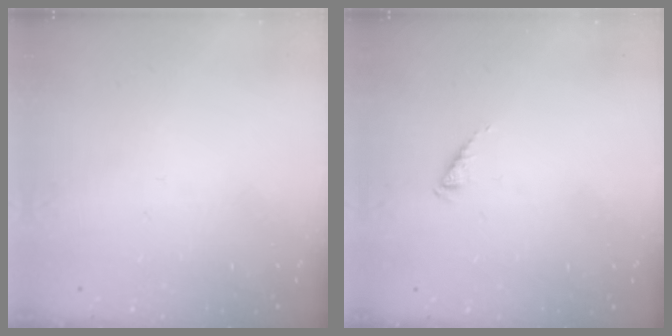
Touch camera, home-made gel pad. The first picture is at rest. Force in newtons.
{"total": 2.3, "press": 2.3, "slide": 0.4}